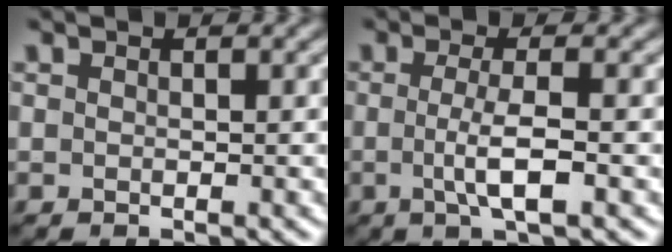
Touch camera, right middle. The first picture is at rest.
{"total": 3.4, "force": [-0.5, 0.7, 3.3], "torque": [-0.062, -0.005, -0.010]}